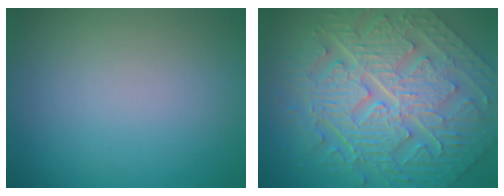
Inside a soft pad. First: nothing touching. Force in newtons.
{"total": 11.4, "press": 7.7, "slide": 8.4}